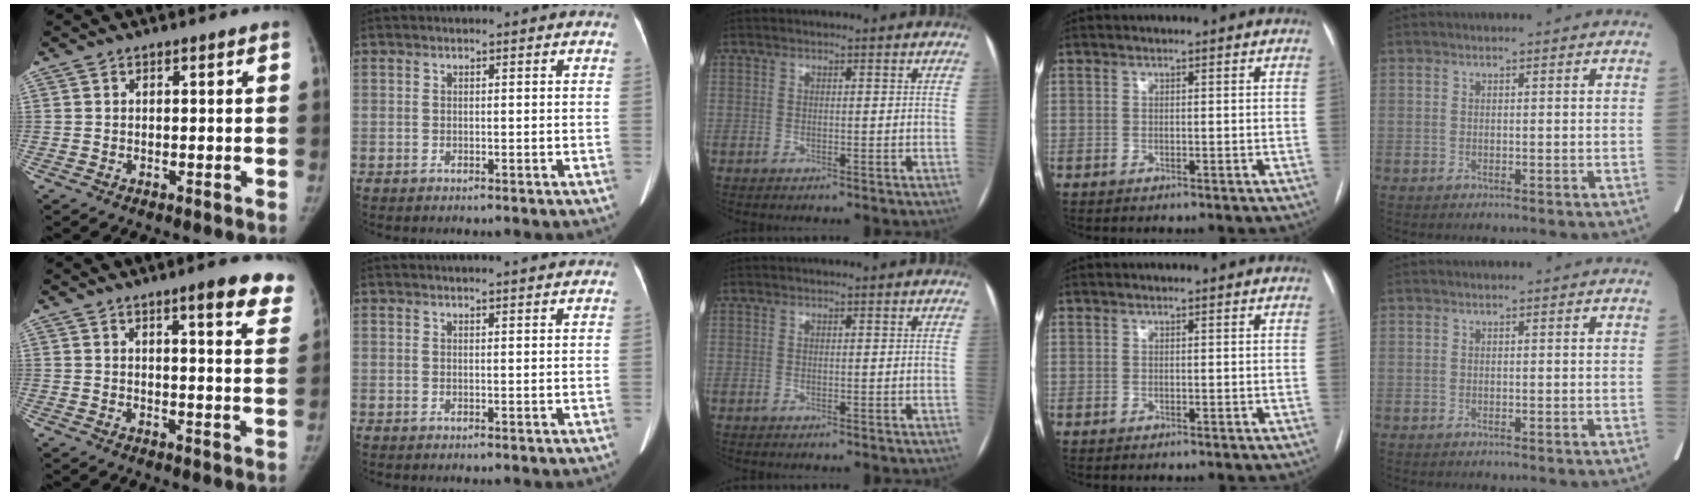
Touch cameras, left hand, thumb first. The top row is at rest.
{"thumb": {"total": 11.0, "force": [7.9, 2.4, 7.2], "torque": [-0.057, -0.037, 0.081]}, "index": {"total": 6.2, "force": [5.9, -0.2, 1.9], "torque": [-0.023, 0.019, 0.058]}}